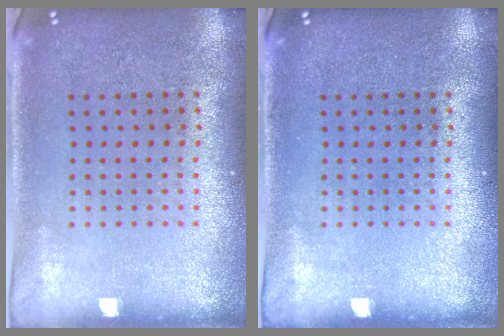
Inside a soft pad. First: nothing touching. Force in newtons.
{"total": 0.0}